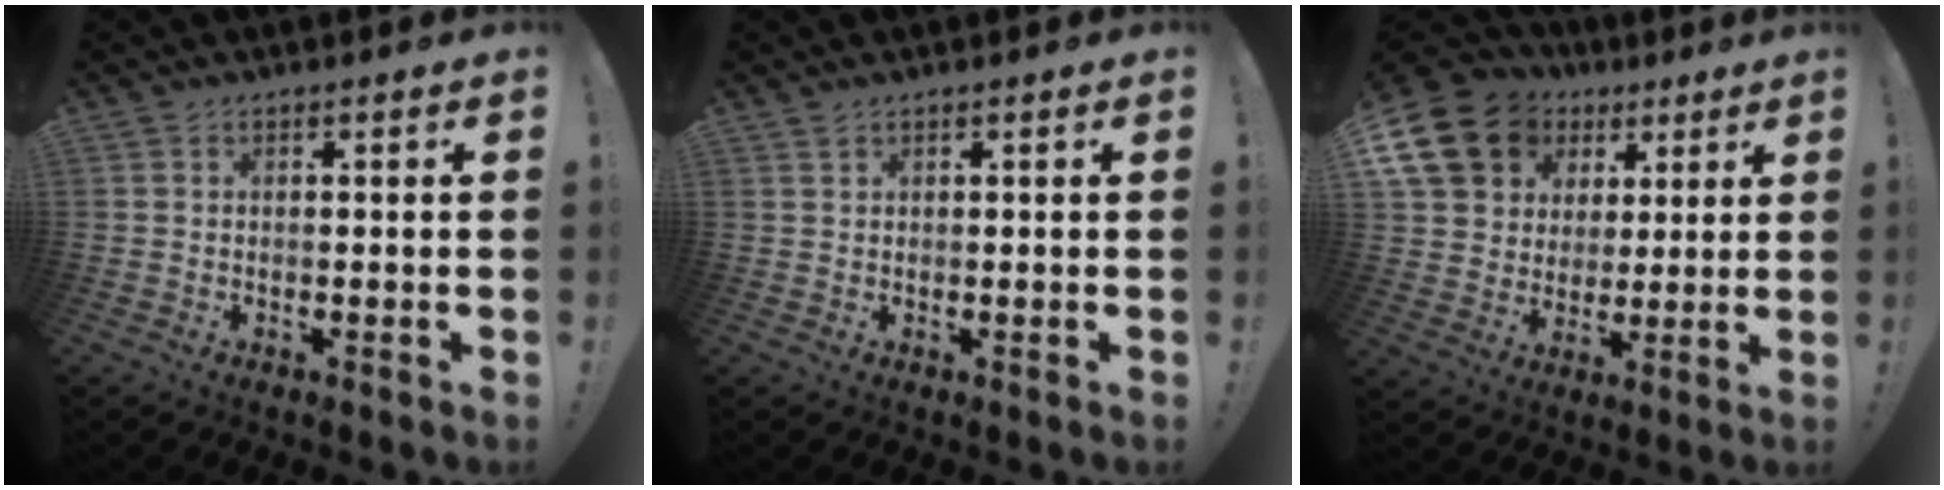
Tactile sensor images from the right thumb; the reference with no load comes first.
{"total": 0.9, "force": [0.8, 0.4, 0.3], "torque": [-0.005, -0.001, 0.015]}
{"total": 16.6, "force": [7.7, 12.9, 6.9], "torque": [-0.112, -0.035, 0.165]}